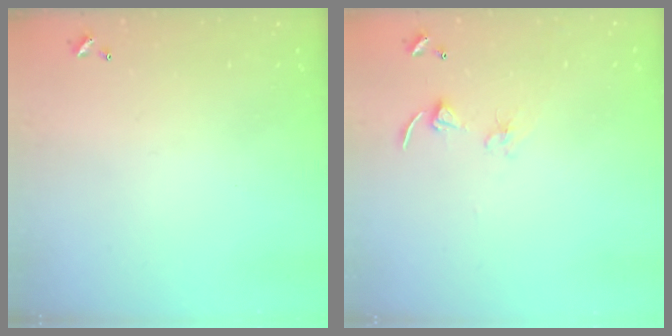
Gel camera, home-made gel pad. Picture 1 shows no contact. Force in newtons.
{"total": 2.7, "press": 2.7, "slide": 0.2}